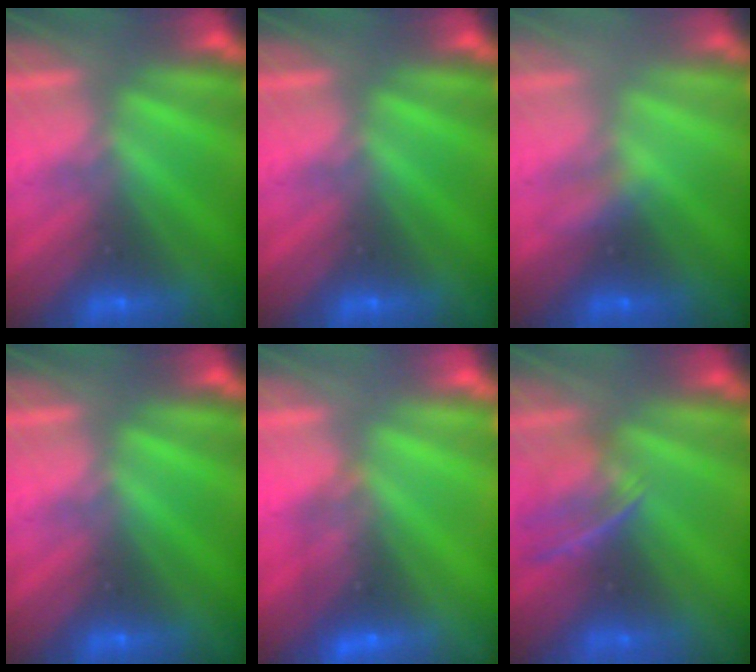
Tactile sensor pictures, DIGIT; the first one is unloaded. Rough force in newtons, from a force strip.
{"total": 0.0}
{"total": 2.1}
{"total": 0.0}
{"total": 2.3}
{"total": 6.9}